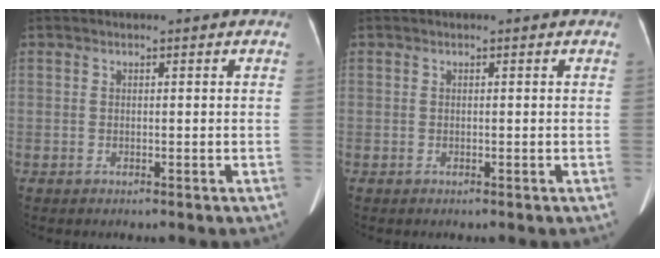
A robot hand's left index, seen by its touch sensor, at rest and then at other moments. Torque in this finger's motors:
{"motor_torque": [0.06, 0.03, 0.01, 0.00]}